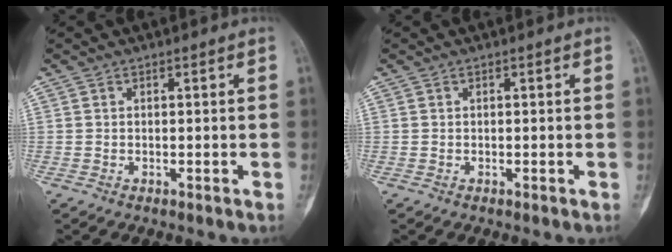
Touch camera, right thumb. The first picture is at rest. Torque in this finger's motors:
{"motor_torque": [0.27, -0.01, 0.05, -0.05, 0.03]}